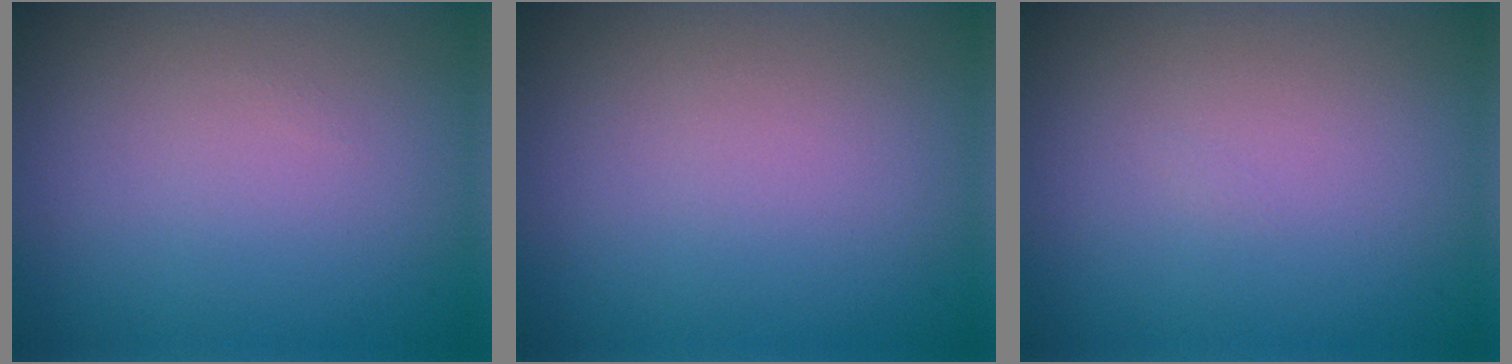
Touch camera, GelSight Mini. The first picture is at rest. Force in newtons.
{"total": 0.0}
{"total": 0.0}